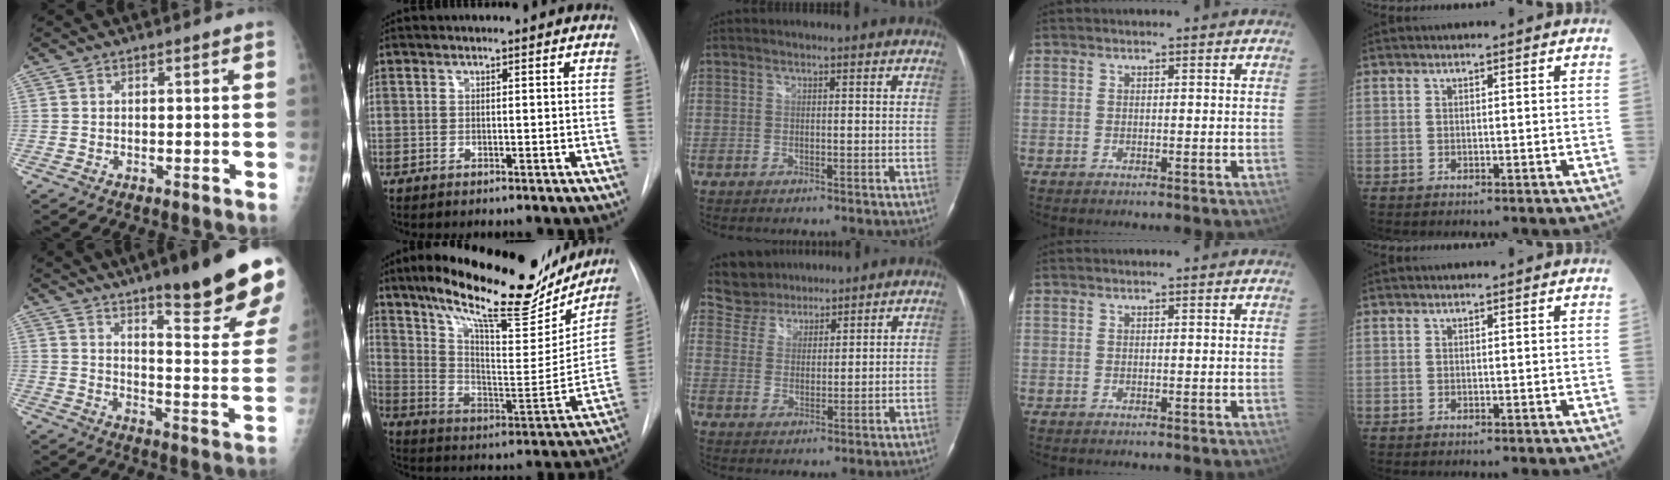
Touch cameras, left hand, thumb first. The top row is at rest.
{"thumb": {"total": 22.2, "force": [15.2, 2.9, 15.9], "torque": [-0.195, -0.083, 0.210]}, "index": {"total": 26.1, "force": [20.5, 7.2, 14.5], "torque": [-0.227, -0.017, 0.297]}, "middle": {"total": 6.0, "force": [5.4, 2.5, -0.7], "torque": [0.005, 0.014, 0.102]}}